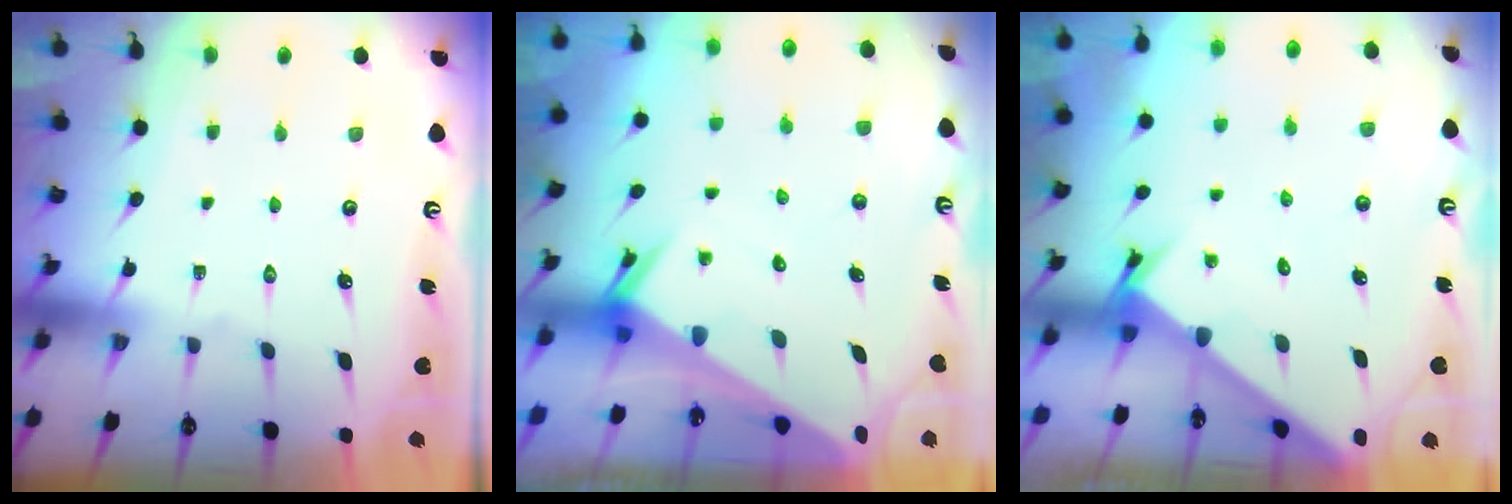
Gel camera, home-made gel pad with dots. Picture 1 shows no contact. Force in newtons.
{"total": 3.6, "press": 3.6, "slide": 0.3}
{"total": 2.4, "press": 2.4, "slide": 0.1}